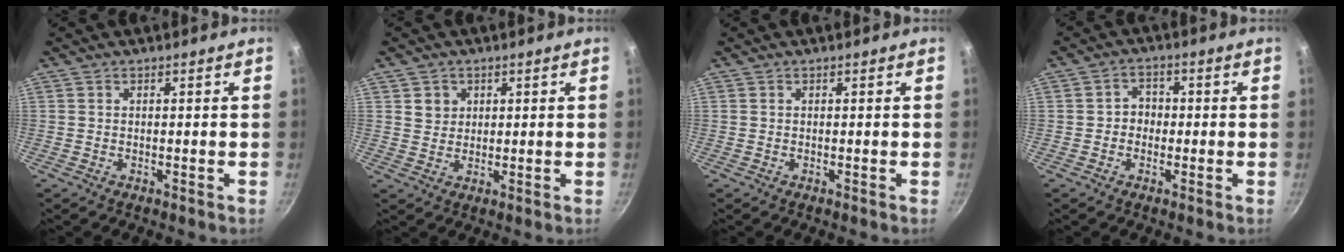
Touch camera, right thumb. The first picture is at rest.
{"total": 3.2, "force": [1.2, 2.9, 0.8], "torque": [0.006, 0.004, 0.021]}
{"total": 0.0}
{"total": 3.4, "force": [-0.6, 3.0, 1.5], "torque": [0.002, 0.010, -0.014]}